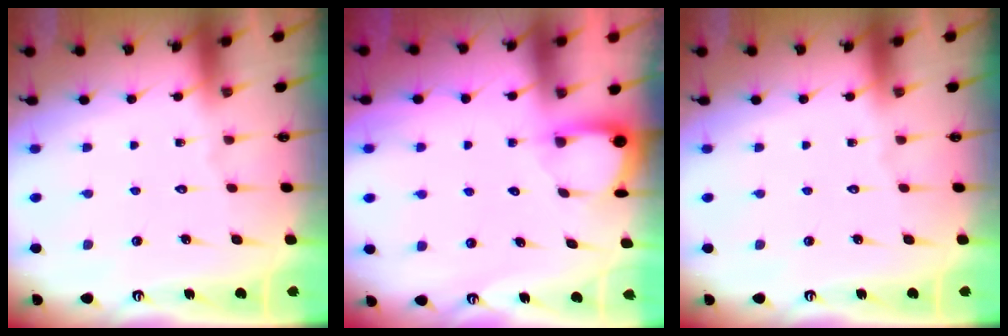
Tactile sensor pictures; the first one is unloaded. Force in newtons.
{"total": 2.8, "press": 2.8, "slide": 0.3}
{"total": 0.0}